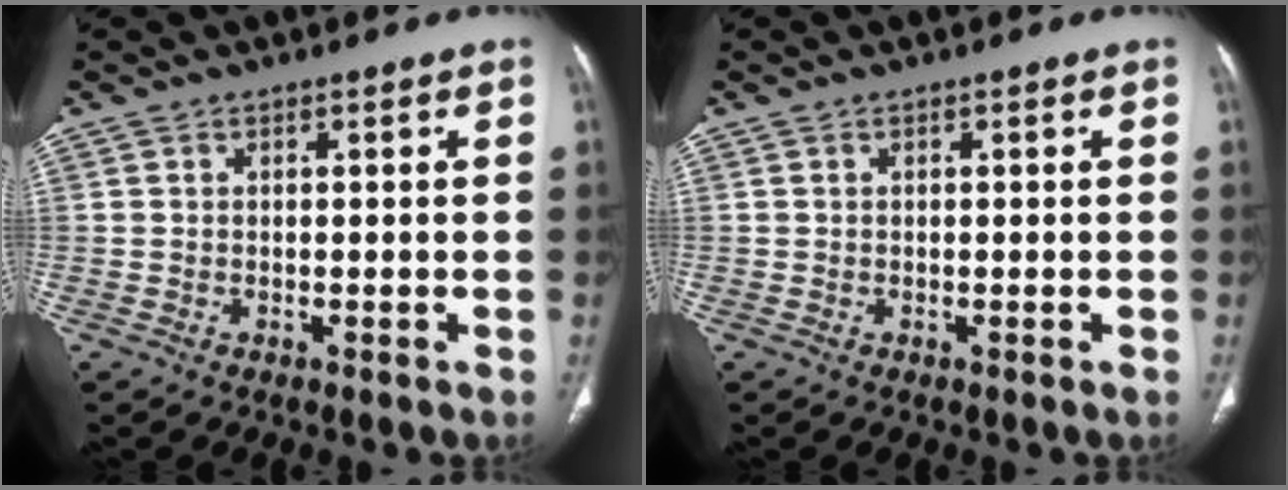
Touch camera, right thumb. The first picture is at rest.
{"total": 0.0}